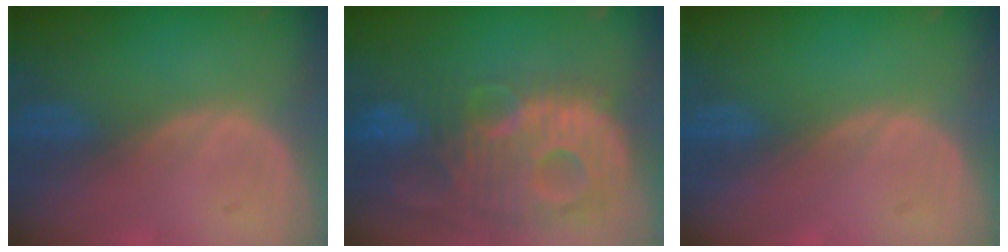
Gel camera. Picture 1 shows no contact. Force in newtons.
{"total": 13.9, "press": 12.0, "slide": 7.1}
{"total": 0.0}